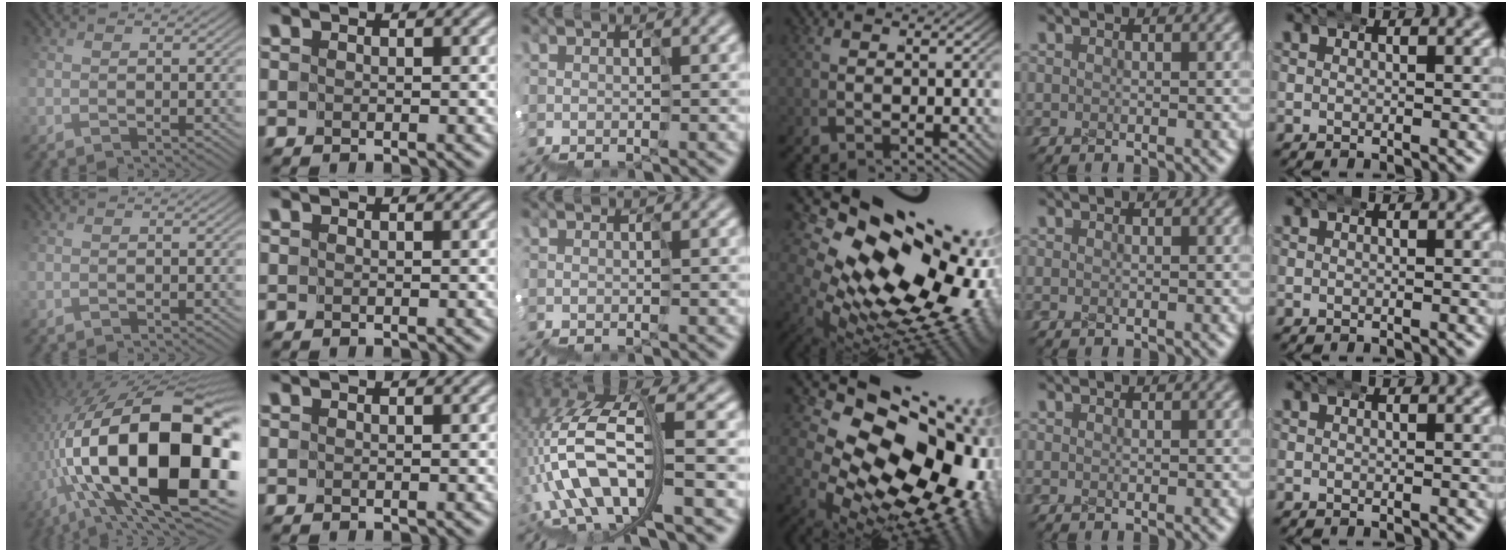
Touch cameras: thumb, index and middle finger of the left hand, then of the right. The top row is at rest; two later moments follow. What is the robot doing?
{"motion": "wrap", "object": "duck tape"}